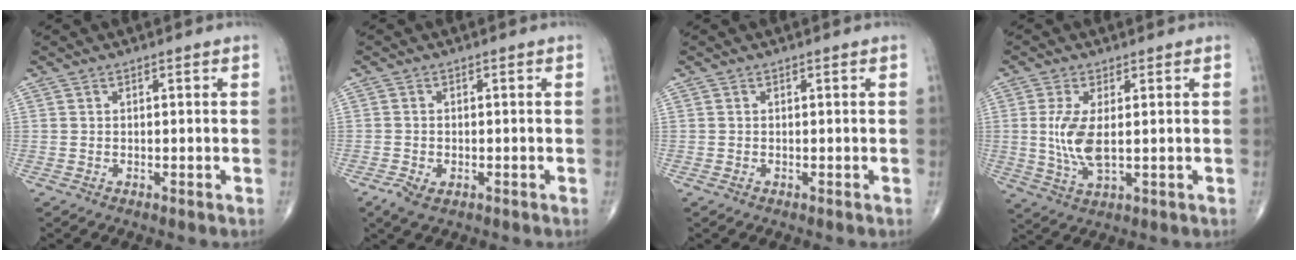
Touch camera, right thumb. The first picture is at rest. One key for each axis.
{"total": 3.1, "fx": -1.5, "fy": 1.7, "fz": 2.1, "tx": -0.043, "ty": 0.001, "tz": -0.023}
{"total": 0.0}
{"total": 7.4, "fx": 0.4, "fy": 2.9, "fz": 6.8, "tx": -0.152, "ty": -0.013, "tz": 0.015}